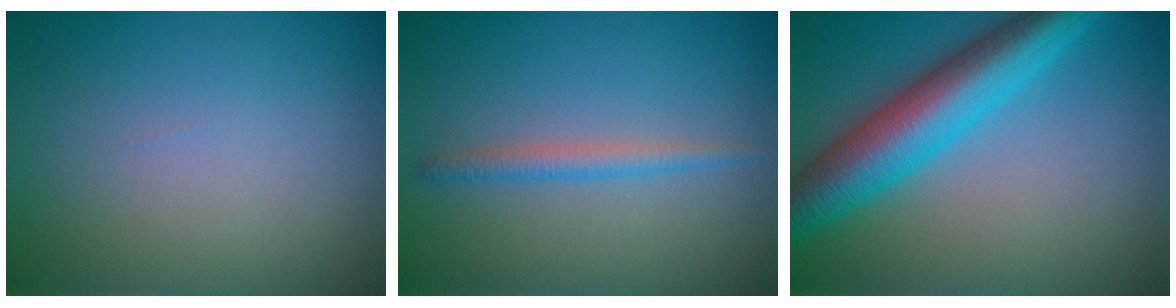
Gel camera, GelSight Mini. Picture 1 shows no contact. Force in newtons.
{"total": 1.7, "press": 1.7, "slide": 0.1}
{"total": 8.5, "press": 8.5, "slide": 0.2}